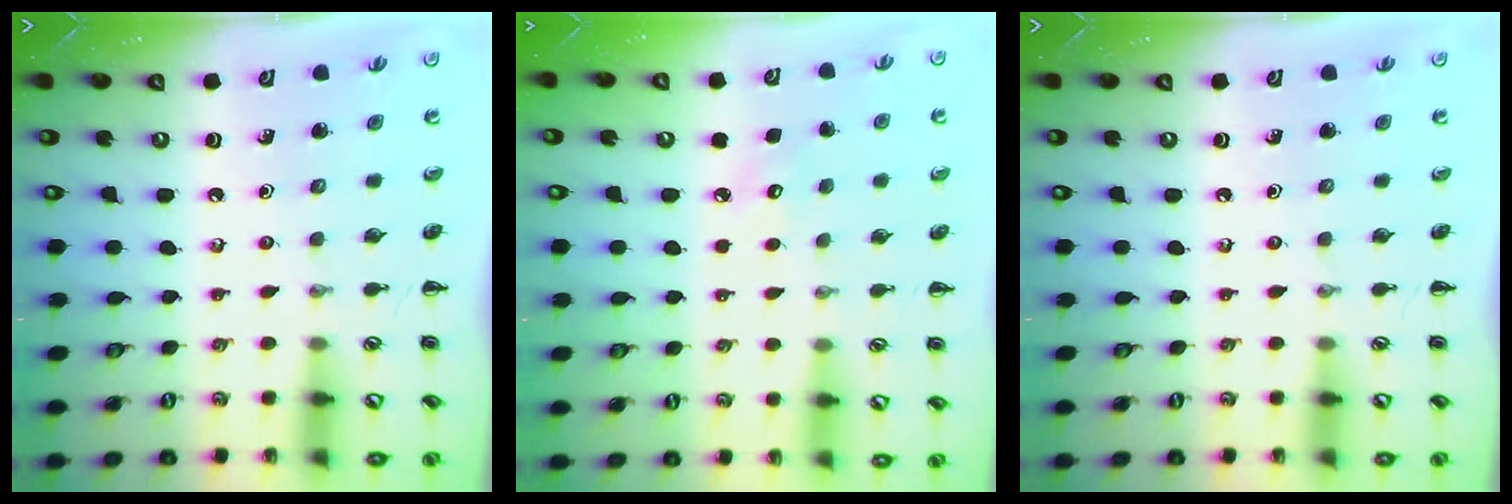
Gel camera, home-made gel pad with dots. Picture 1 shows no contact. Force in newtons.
{"total": 4.2, "press": 4.0, "slide": 1.1}
{"total": 0.0}